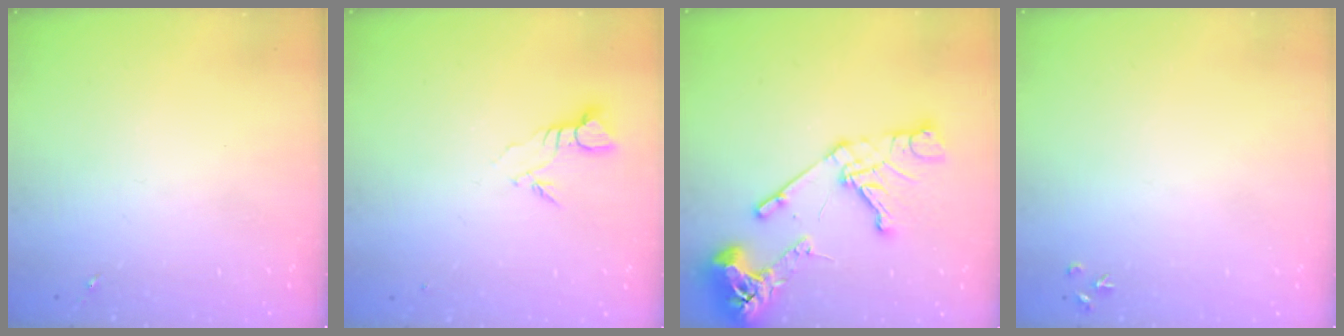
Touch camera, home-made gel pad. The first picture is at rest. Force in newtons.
{"total": 3.7, "press": 3.6, "slide": 0.3}
{"total": 17.0, "press": 16.9, "slide": 1.9}
{"total": 3.6, "press": 3.5, "slide": 0.5}